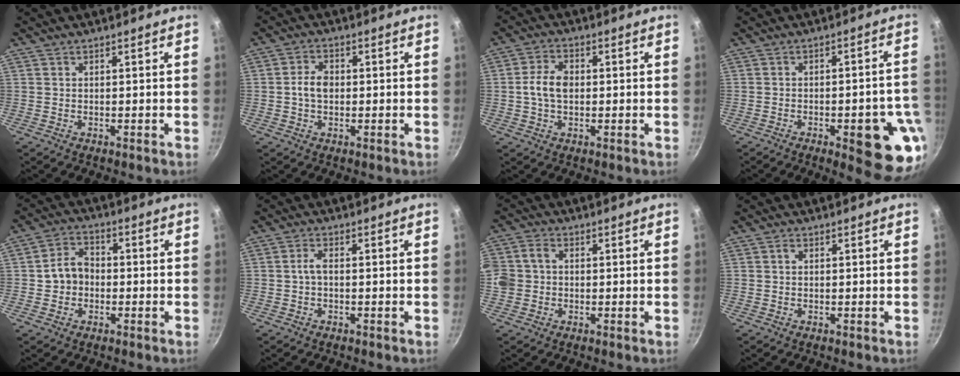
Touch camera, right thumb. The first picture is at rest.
{"total": 4.4, "force": [-0.1, 3.1, 3.2], "torque": [-0.049, 0.013, -0.007]}
{"total": 6.2, "force": [0.0, 4.1, 4.7], "torque": [-0.083, 0.017, -0.007]}
{"total": 14.2, "force": [-5.2, 4.7, 12.3], "torque": [-0.107, 0.023, -0.060]}
{"total": 6.3, "force": [-0.7, 5.1, 3.6], "torque": [-0.034, 0.020, -0.020]}
{"total": 2.2, "force": [-0.3, 1.1, 1.9], "torque": [-0.043, 0.011, -0.007]}
{"total": 7.3, "force": [0.1, 6.1, 4.0], "torque": [-0.085, 0.019, -0.010]}
{"total": 1.0, "force": [0.3, 0.7, 0.7], "torque": [-0.011, 0.006, 0.003]}